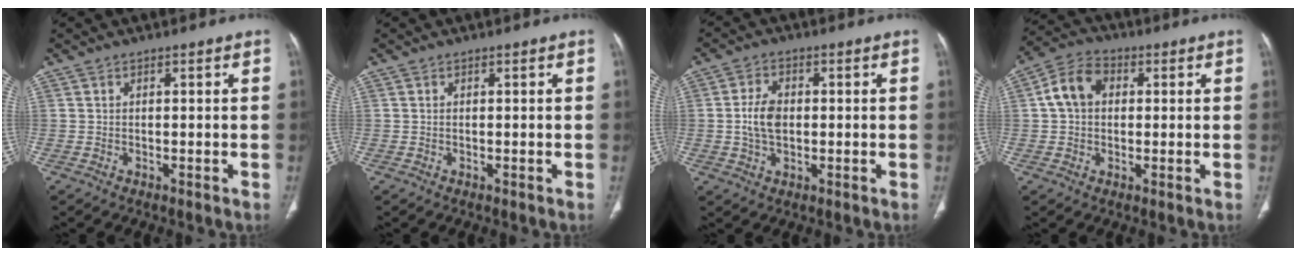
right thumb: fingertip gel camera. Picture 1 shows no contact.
{"total": 0.0}
{"total": 5.8, "force": [0.0, 3.7, 4.5], "torque": [-0.087, 0.006, -0.002]}
{"total": 7.8, "force": [1.2, 5.9, 4.9], "torque": [-0.085, 0.021, 0.013]}